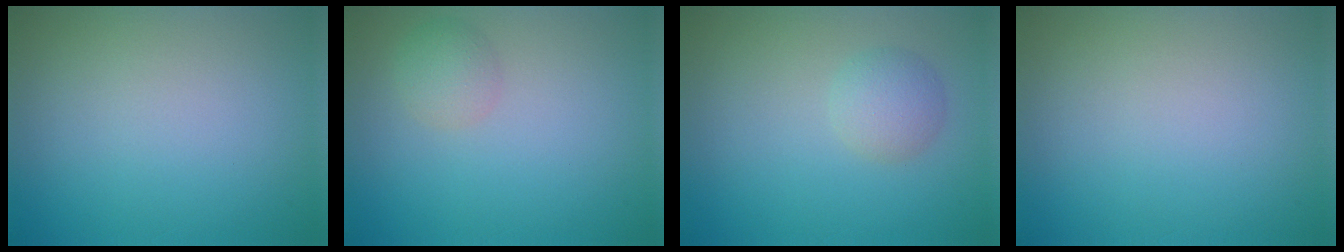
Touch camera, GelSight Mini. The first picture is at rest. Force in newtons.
{"total": 1.7, "press": 1.7, "slide": 0.1}
{"total": 2.2, "press": 2.2, "slide": 0.1}
{"total": 0.0}